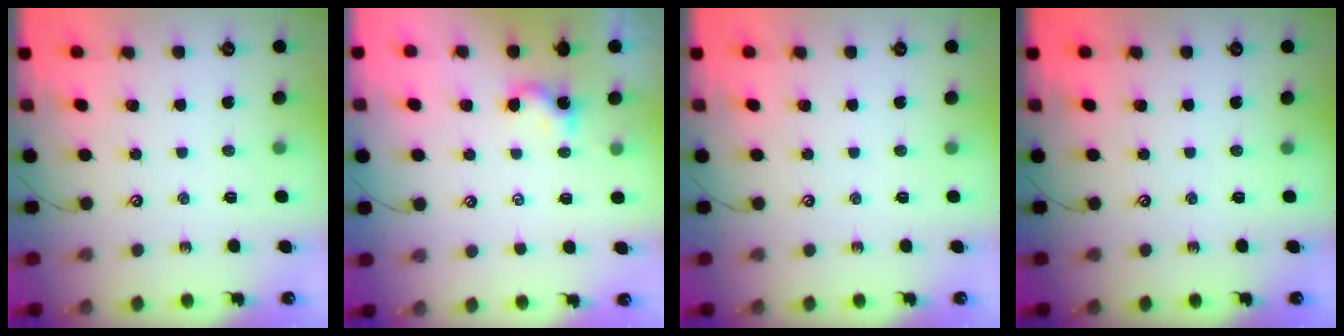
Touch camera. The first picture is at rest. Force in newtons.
{"total": 0.0}
{"total": 0.0}
{"total": 0.0}